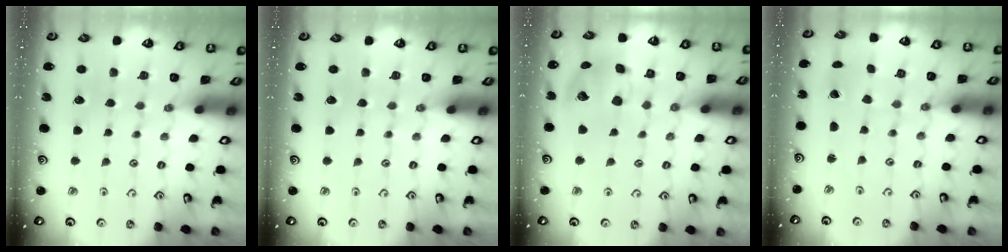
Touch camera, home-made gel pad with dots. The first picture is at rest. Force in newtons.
{"total": 0.0}
{"total": 13.3, "press": 13.1, "slide": 2.1}
{"total": 0.0}